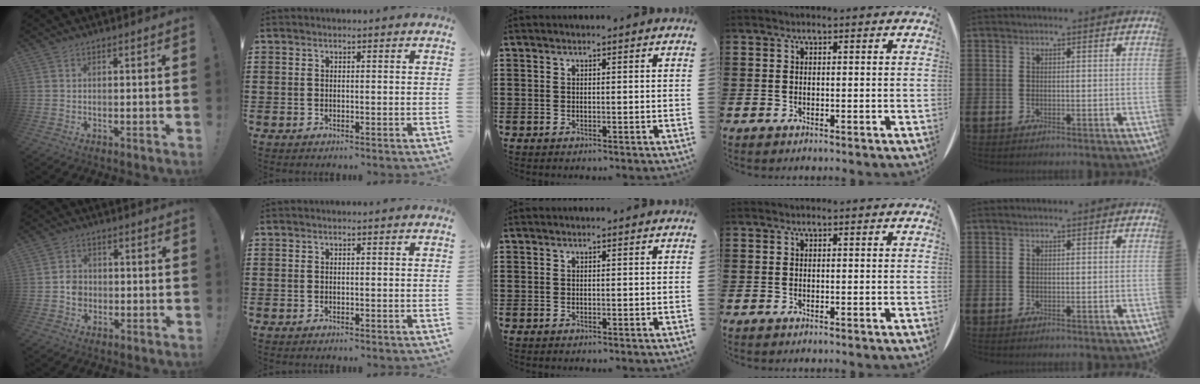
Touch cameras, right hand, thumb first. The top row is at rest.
{"thumb": {"total": 4.9, "force": [-1.1, 4.3, 2.1], "torque": [-0.027, 0.014, -0.017]}}